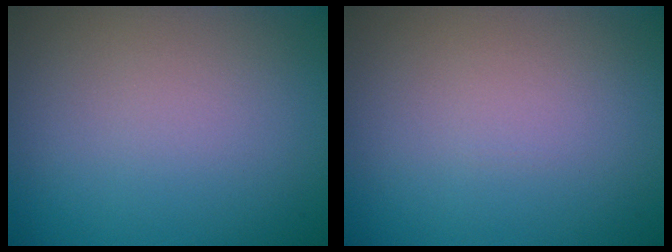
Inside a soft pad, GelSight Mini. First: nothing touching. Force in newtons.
{"total": 0.0}